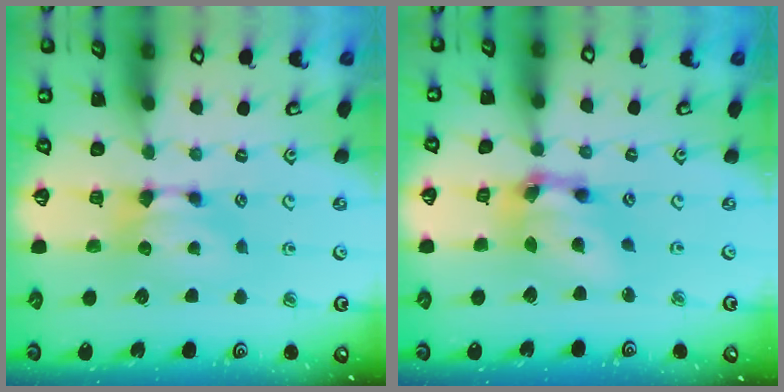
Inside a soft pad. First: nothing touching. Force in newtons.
{"total": 7.6, "press": 7.2, "slide": 2.3}